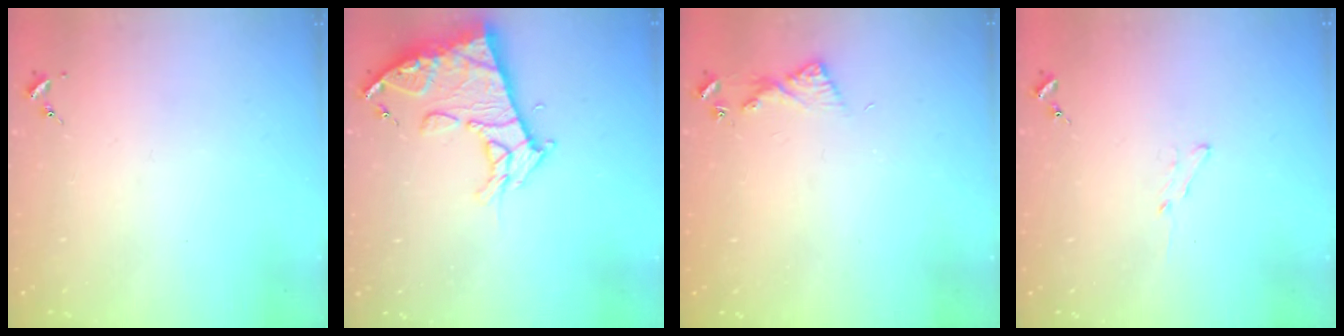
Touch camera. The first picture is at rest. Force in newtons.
{"total": 14.1, "press": 14.0, "slide": 1.5}
{"total": 6.1, "press": 6.1, "slide": 0.6}
{"total": 3.6, "press": 3.6, "slide": 0.4}